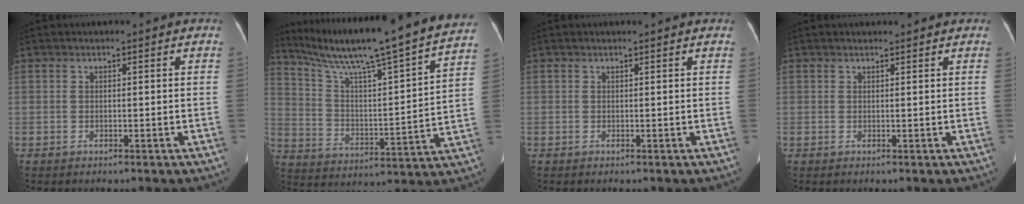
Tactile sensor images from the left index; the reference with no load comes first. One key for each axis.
{"total": 25.2, "fx": 21.6, "fy": -0.9, "fz": 12.9, "tx": -0.218, "ty": -0.031, "tz": 0.318}
{"total": 0.9, "fx": 0.8, "fy": 0.2, "fz": 0.1, "tx": -0.011, "ty": 0.013, "tz": 0.007}
{"total": 1.8, "fx": 1.8, "fy": 0.3, "fz": 0.3, "tx": -0.011, "ty": 0.015, "tz": 0.023}